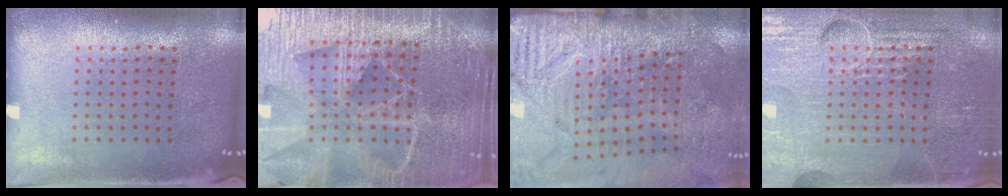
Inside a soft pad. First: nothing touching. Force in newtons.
{"total": 6.2, "press": 5.4, "slide": 3.1}
{"total": 3.6, "press": 3.4, "slide": 1.2}
{"total": 4.1, "press": 4.0, "slide": 0.5}